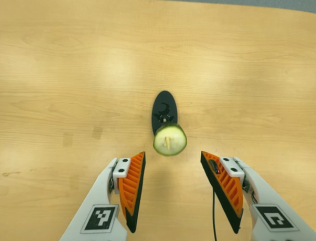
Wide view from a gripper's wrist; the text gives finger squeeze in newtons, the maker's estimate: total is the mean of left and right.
{"total": 0.0}